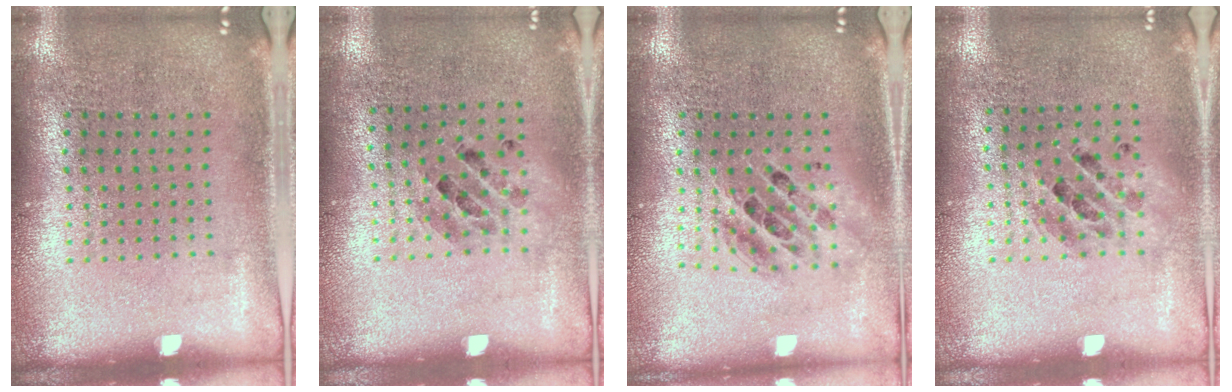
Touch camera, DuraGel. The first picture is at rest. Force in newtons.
{"total": 0.9, "press": 0.9, "slide": 0.1}
{"total": 1.6, "press": 1.3, "slide": 0.8}
{"total": 0.9, "press": 0.9, "slide": 0.3}